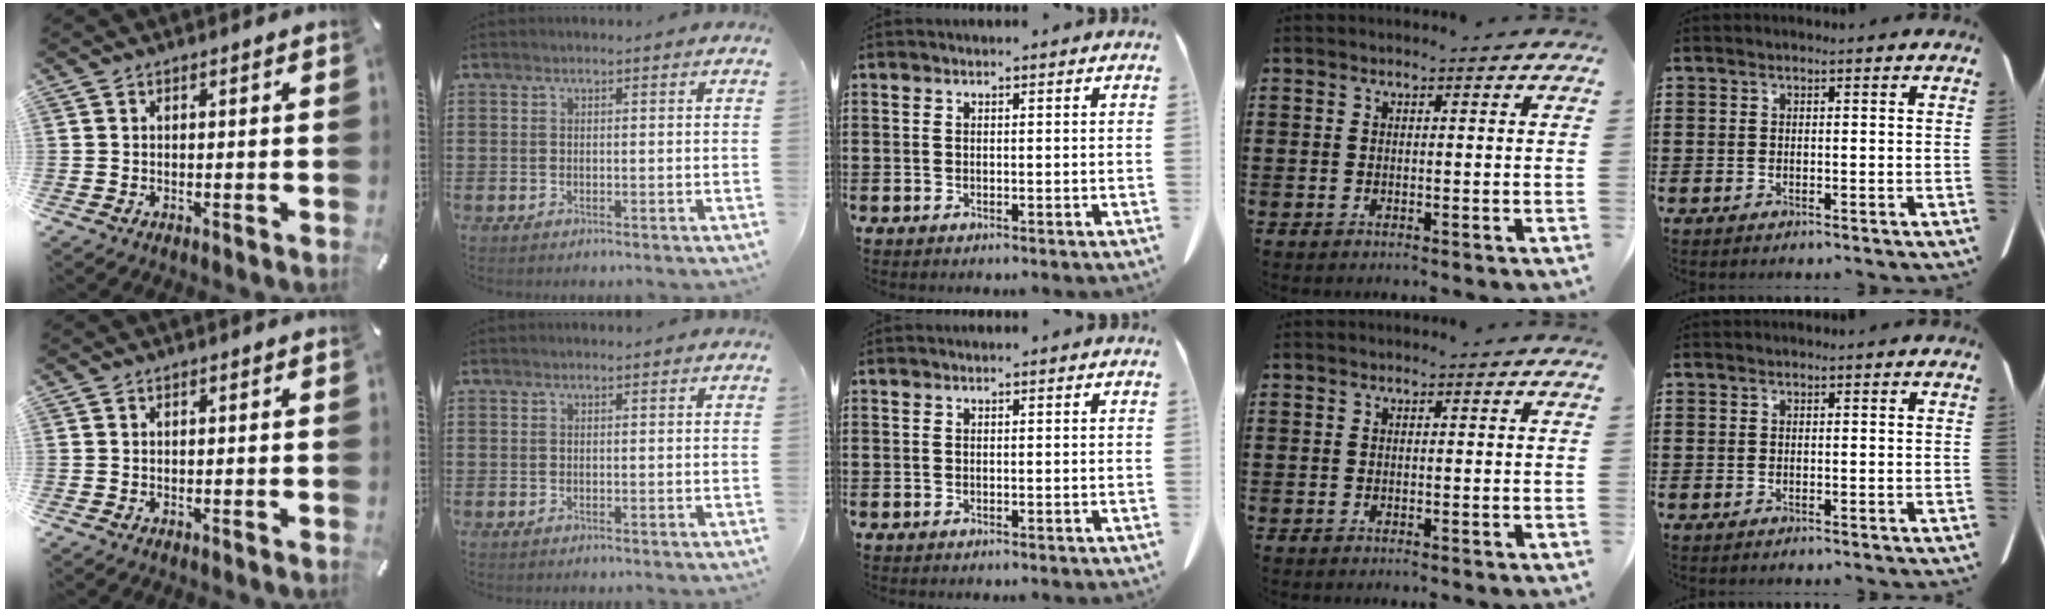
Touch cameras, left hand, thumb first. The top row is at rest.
{}